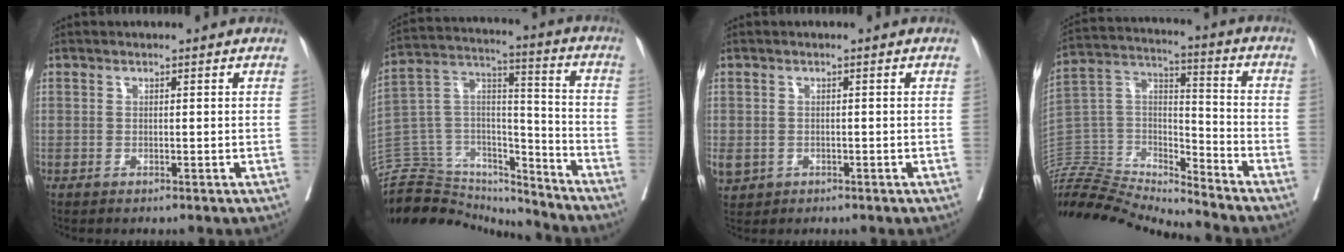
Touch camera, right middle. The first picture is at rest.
{"total": 23.1, "force": [-21.6, 6.6, 5.1], "torque": [-0.136, 0.053, -0.347]}
{"total": 7.3, "force": [-2.7, 6.2, 2.8], "torque": [-0.088, -0.003, -0.033]}
{"total": 19.8, "force": [-19.2, 1.0, 4.7], "torque": [-0.088, 0.043, -0.343]}